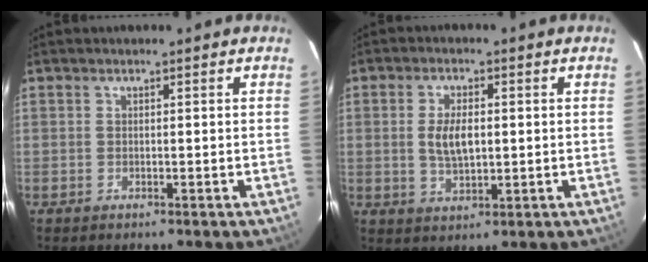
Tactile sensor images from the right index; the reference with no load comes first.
{"total": 6.0, "force": [0.3, 2.9, 5.2], "torque": [-0.101, 0.001, 0.009]}